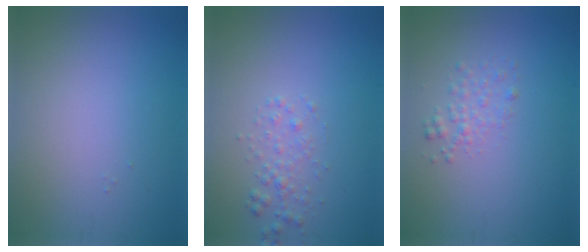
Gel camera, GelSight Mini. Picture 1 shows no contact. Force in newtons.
{"total": 1.6, "press": 1.6, "slide": 0.0}
{"total": 1.5, "press": 1.5, "slide": 0.0}